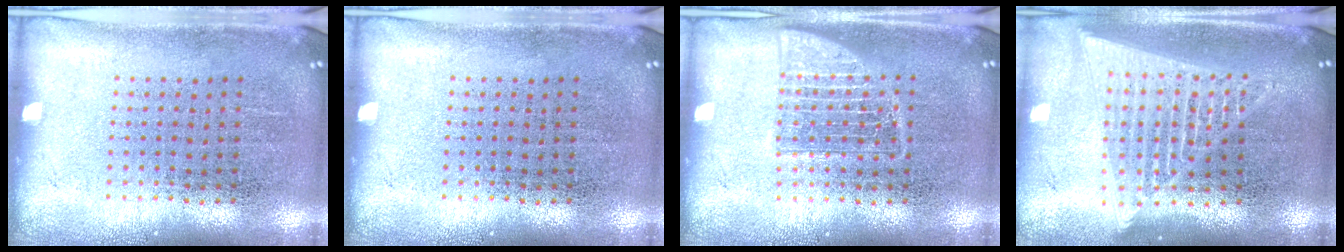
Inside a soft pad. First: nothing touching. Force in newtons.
{"total": 0.0}
{"total": 2.2, "press": 2.1, "slide": 0.5}
{"total": 1.8, "press": 1.6, "slide": 0.8}